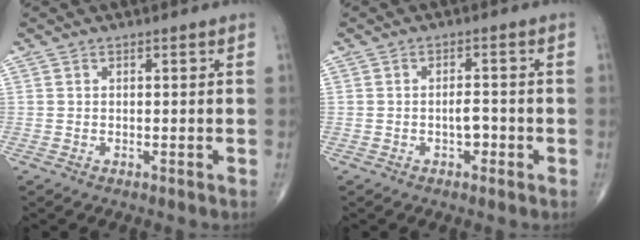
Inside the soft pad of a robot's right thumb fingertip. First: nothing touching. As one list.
[{"total": 2.6, "force": [-0.9, 1.4, 2.0], "torque": [-0.020, 0.008, -0.016]}]